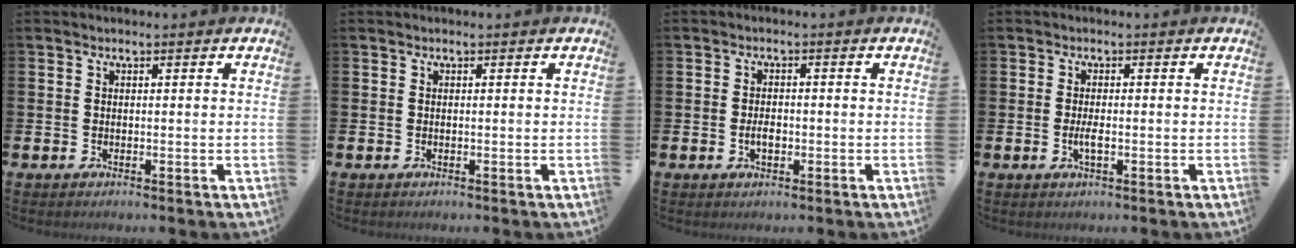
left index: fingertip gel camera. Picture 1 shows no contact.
{"total": 0.0}
{"total": 1.8, "force": [-0.5, 1.0, 1.4], "torque": [-0.024, 0.001, -0.010]}
{"total": 1.8, "force": [-0.3, 0.6, 1.7], "torque": [-0.035, 0.002, -0.005]}